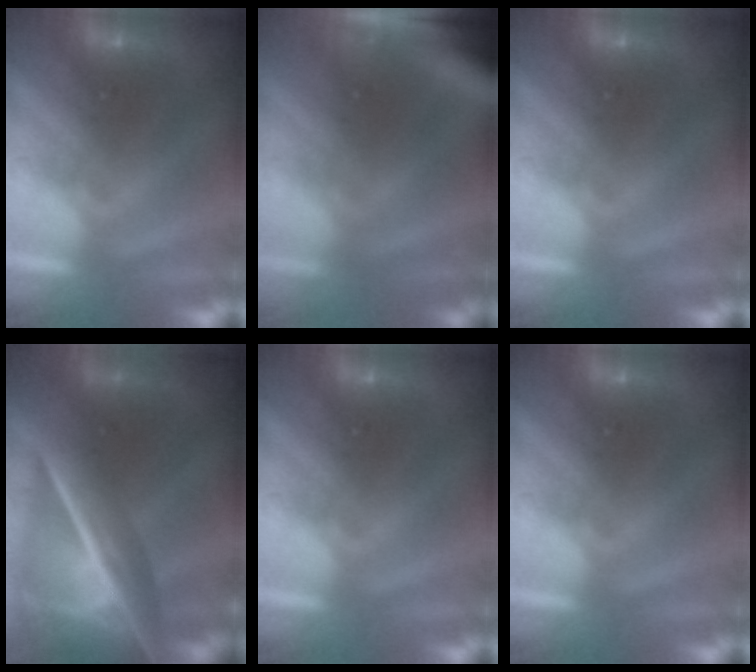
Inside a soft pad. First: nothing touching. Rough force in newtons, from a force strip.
{"total": 6.1}
{"total": 0.0}
{"total": 7.8}
{"total": 0.0}
{"total": 0.0}